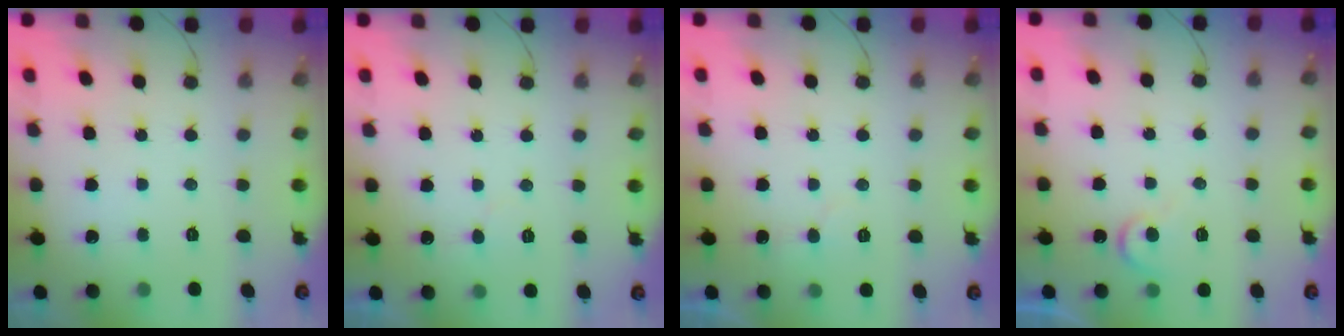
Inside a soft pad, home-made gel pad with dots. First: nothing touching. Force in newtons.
{"total": 3.2, "press": 3.2, "slide": 0.2}
{"total": 5.3, "press": 5.3, "slide": 0.3}
{"total": 6.1, "press": 6.0, "slide": 0.6}